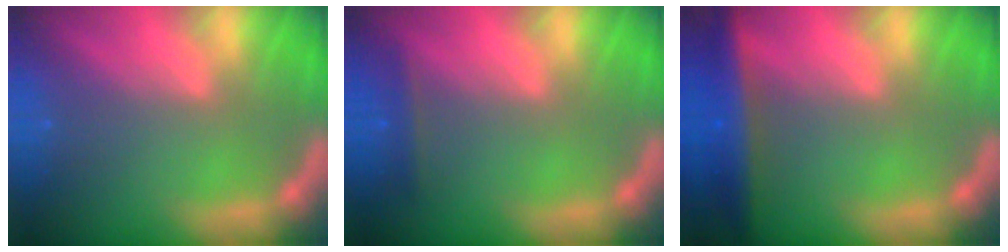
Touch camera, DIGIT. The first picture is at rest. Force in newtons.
{"total": 1.4}
{"total": 5.5}